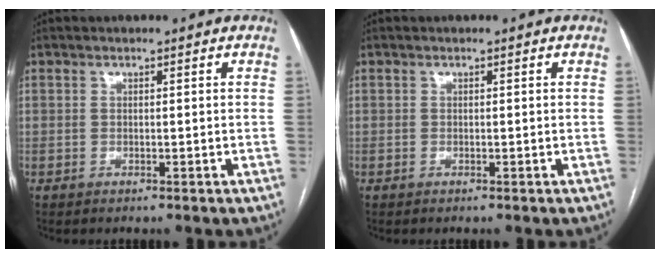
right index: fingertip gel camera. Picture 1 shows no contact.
{"total": 0.0}